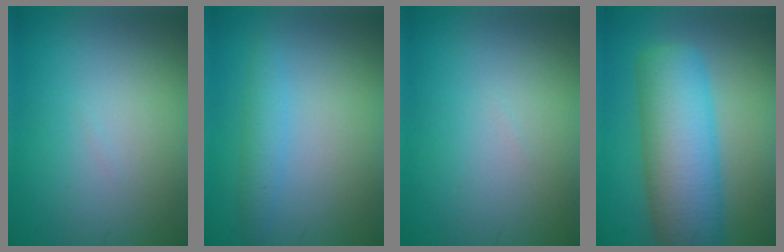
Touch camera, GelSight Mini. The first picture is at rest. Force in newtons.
{"total": 2.0, "press": 2.0, "slide": 0.1}
{"total": 0.0}
{"total": 9.8, "press": 9.8, "slide": 0.8}